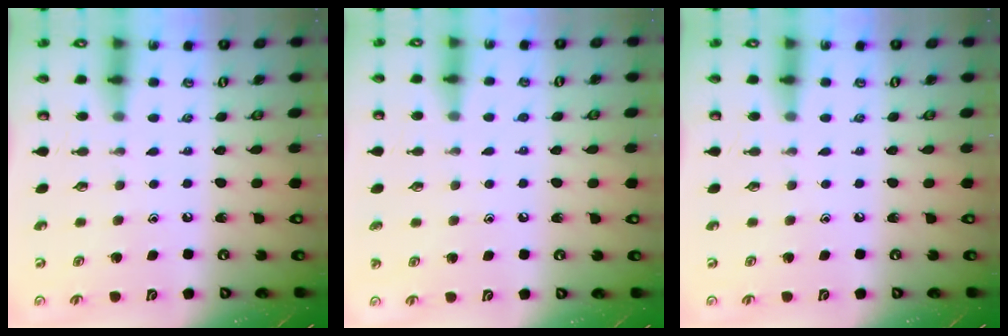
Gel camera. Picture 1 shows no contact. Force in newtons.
{"total": 4.2, "press": 4.1, "slide": 0.4}
{"total": 0.0}